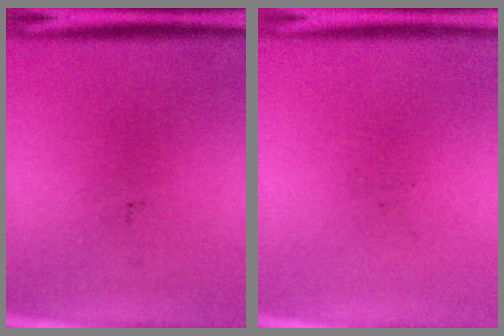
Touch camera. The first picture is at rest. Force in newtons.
{"total": 0.0}